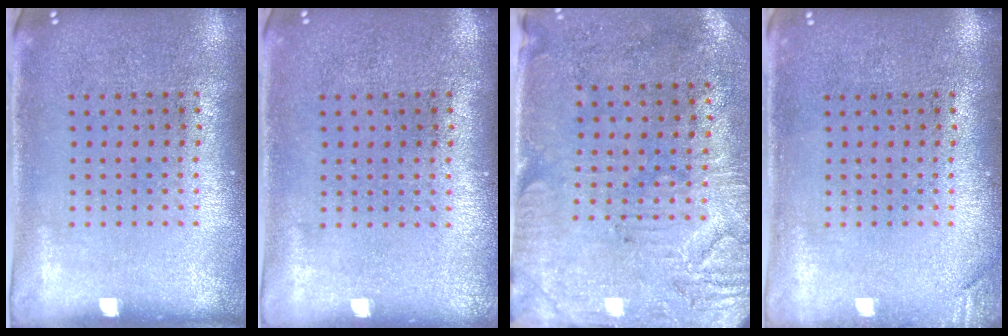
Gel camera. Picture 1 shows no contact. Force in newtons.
{"total": 0.0}
{"total": 3.0, "press": 2.5, "slide": 1.7}
{"total": 1.1, "press": 1.1, "slide": 0.3}